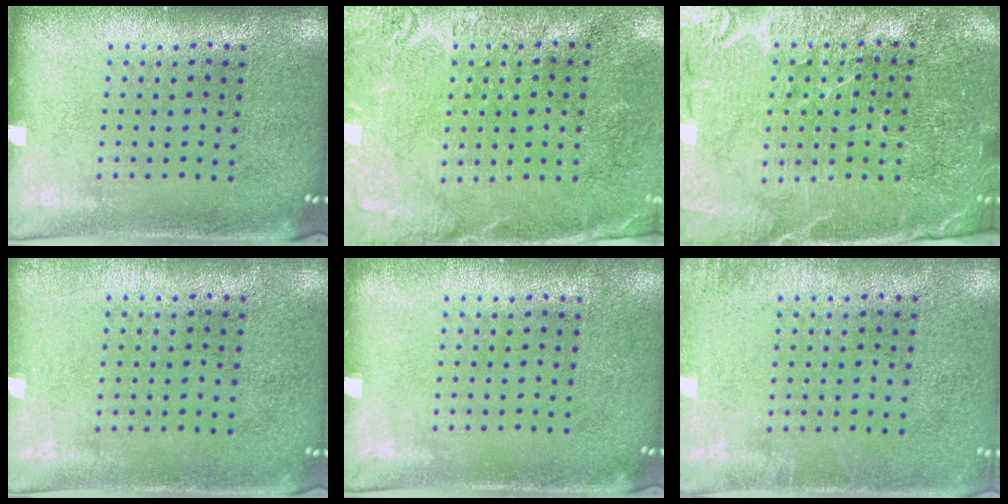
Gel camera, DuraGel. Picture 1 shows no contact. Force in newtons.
{"total": 2.7, "press": 2.7, "slide": 0.7}
{"total": 4.2, "press": 3.9, "slide": 1.3}
{"total": 0.0}
{"total": 0.0}
{"total": 0.9, "press": 0.9, "slide": 0.2}